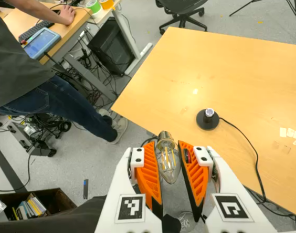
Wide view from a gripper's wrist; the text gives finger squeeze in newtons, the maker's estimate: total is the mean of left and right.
{"total": 13.1, "left": 13.7, "right": 12.5}